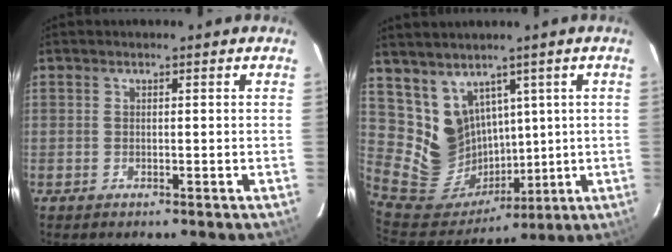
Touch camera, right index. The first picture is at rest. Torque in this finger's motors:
{"motor_torque": [0.72, 0.61, 0.33, 0.02]}